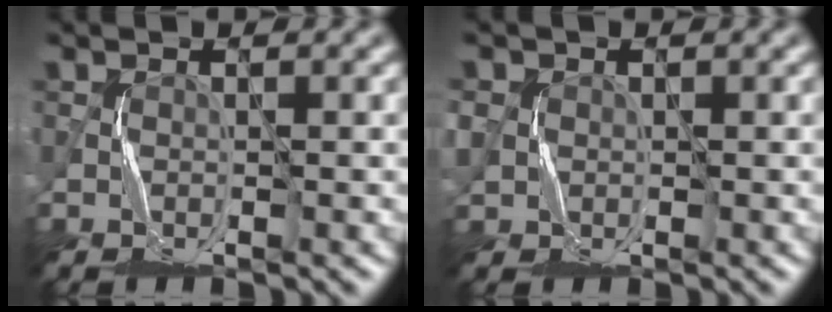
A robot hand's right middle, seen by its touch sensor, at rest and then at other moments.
{"total": 1.6, "force": [0.4, 1.5, -0.1], "torque": [-0.009, -0.003, 0.007]}